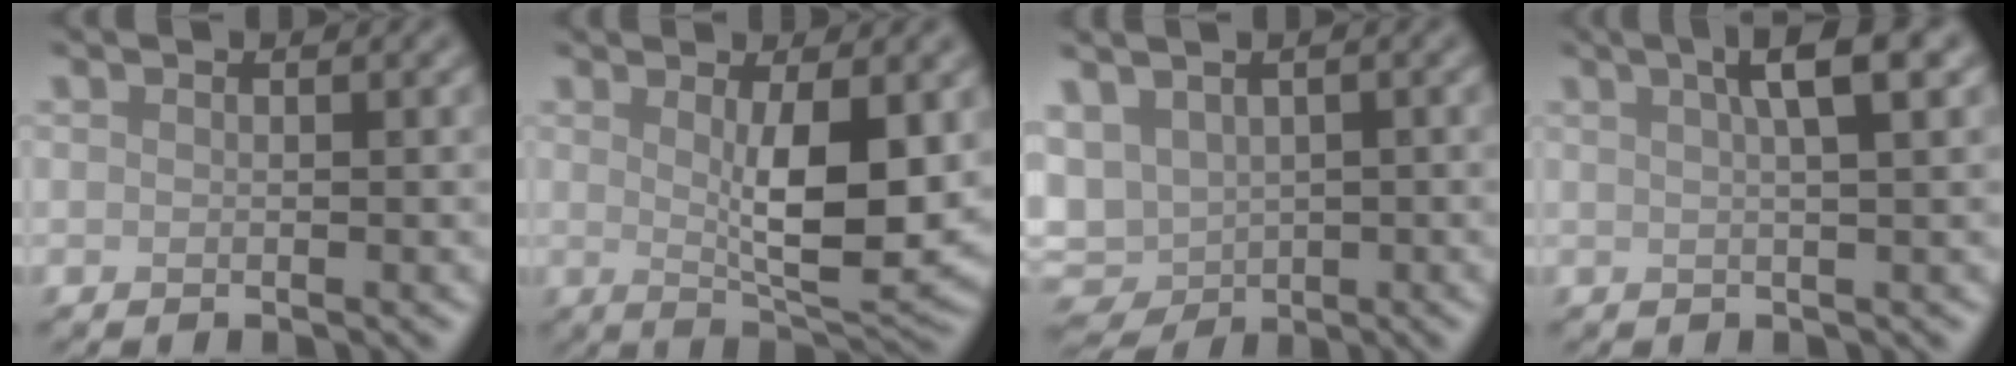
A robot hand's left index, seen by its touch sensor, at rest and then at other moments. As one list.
[{"total": 6.6, "force": [0.9, 1.6, 6.3], "torque": [-0.098, -0.014, 0.021]}, {"total": 5.0, "force": [-0.3, 3.6, 3.5], "torque": [-0.062, -0.006, 0.010]}, {"total": 4.4, "force": [1.9, 0.8, 3.9], "torque": [-0.048, 0.014, 0.025]}]